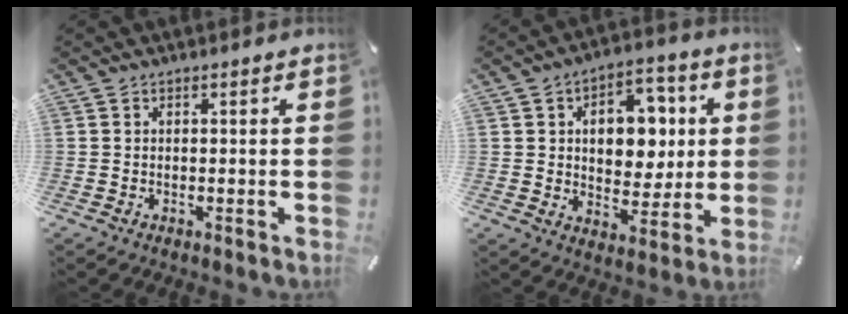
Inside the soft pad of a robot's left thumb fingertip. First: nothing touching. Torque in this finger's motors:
{"motor_torque": [2.35, 2.36, 1.38, -0.20, 0.16]}